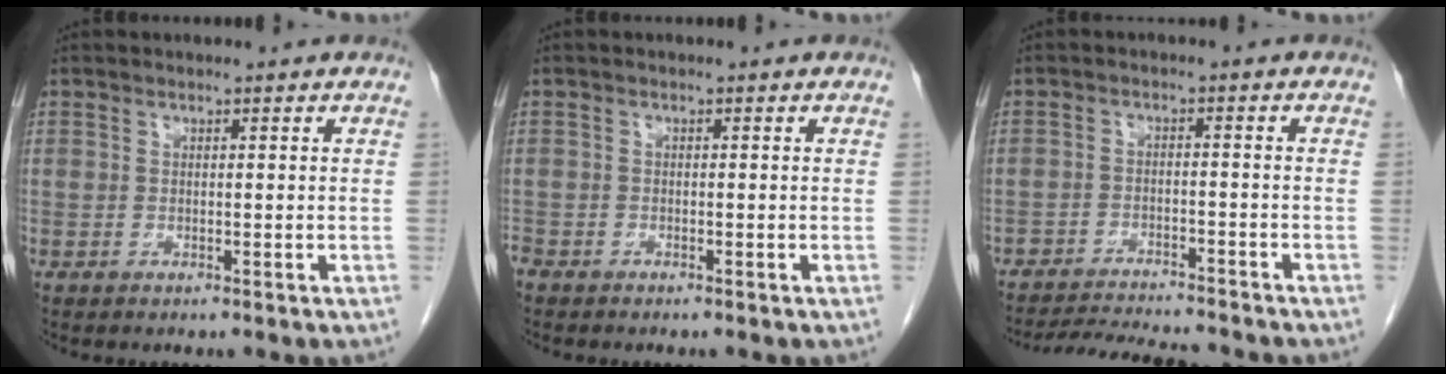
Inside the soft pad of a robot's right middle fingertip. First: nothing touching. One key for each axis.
{"total": 2.2, "fx": -1.8, "fy": 1.1, "fz": 0.5, "tx": -0.017, "ty": -0.003, "tz": -0.036}
{"total": 10.6, "fx": -10.0, "fy": 1.0, "fz": 3.4, "tx": -0.049, "ty": -0.008, "tz": -0.149}